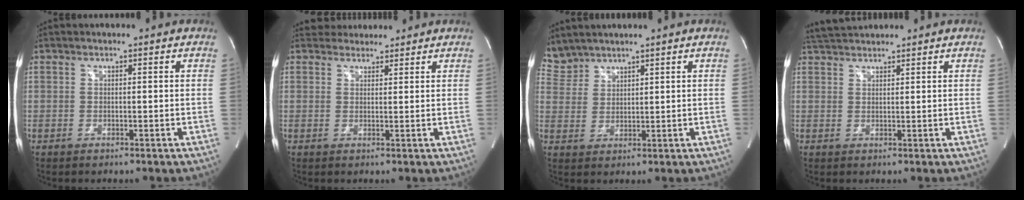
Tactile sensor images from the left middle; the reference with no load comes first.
{"total": 3.6, "force": [3.4, 1.3, -0.1], "torque": [0.004, 0.020, 0.052]}
{"total": 4.1, "force": [4.0, 0.8, -0.4], "torque": [-0.004, 0.014, 0.093]}
{"total": 4.1, "force": [3.9, 0.5, 1.0], "torque": [-0.026, 0.030, 0.076]}